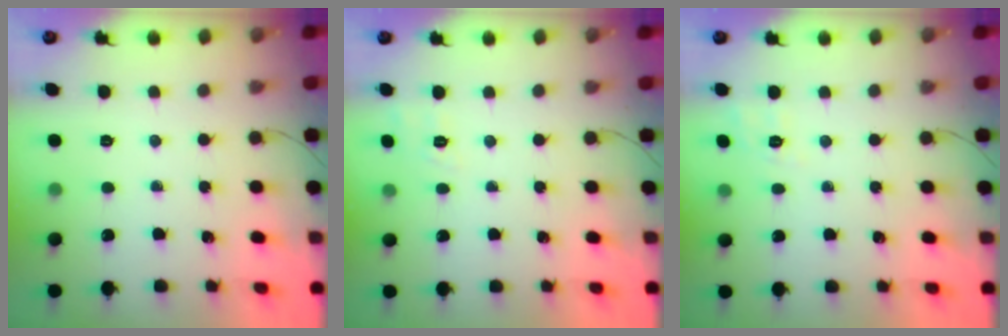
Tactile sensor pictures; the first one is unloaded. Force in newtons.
{"total": 7.1, "press": 6.7, "slide": 2.2}
{"total": 2.1, "press": 0.9, "slide": 1.9}